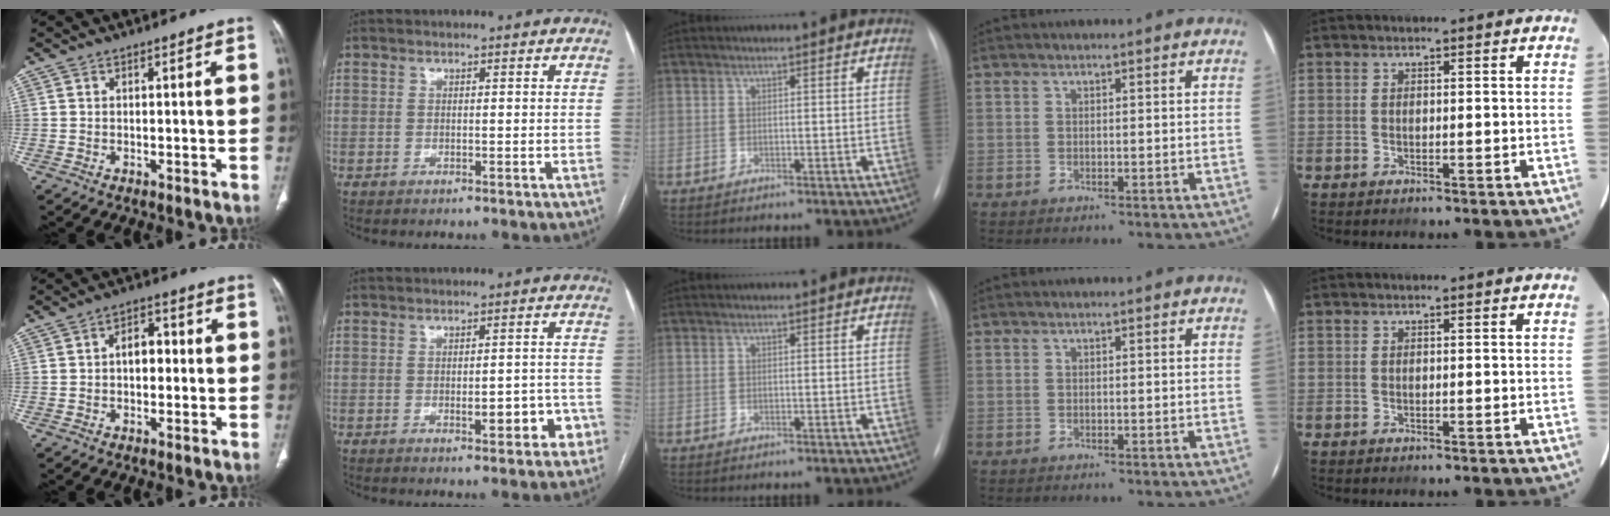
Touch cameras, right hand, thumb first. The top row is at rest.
{"thumb": {"total": 4.9, "force": [0.0, 3.3, 3.6], "torque": [-0.041, 0.018, -0.008]}, "index": {"total": 5.6, "force": [-2.2, 2.1, 4.7], "torque": [-0.052, 0.013, -0.021]}}